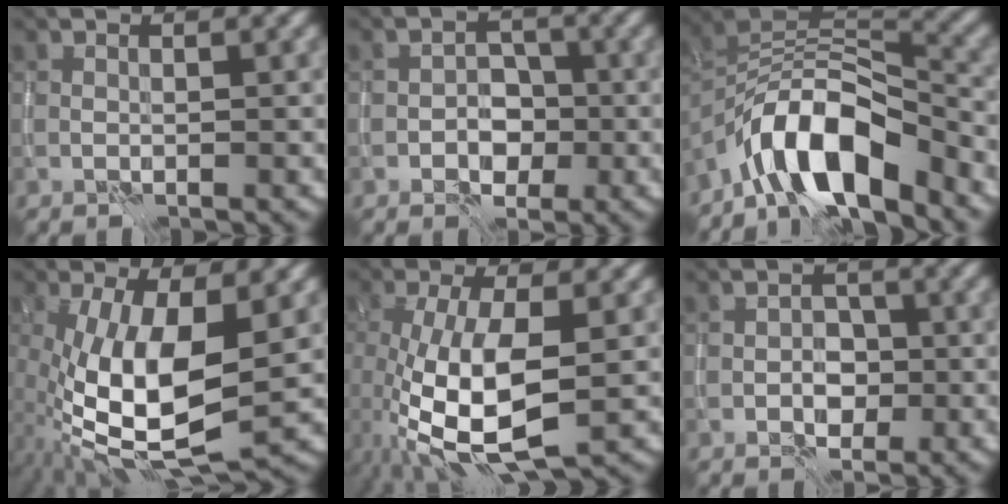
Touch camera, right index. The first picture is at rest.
{"total": 2.7, "force": [-1.0, 2.1, 1.5], "torque": [-0.003, 0.003, -0.022]}
{"total": 8.8, "force": [-5.9, 2.9, 5.8], "torque": [-0.088, 0.011, -0.114]}
{"total": 11.6, "force": [-1.7, 4.6, 10.5], "torque": [-0.210, -0.022, -0.029]}
{"total": 9.3, "force": [-1.8, 3.3, 8.5], "torque": [-0.178, -0.015, -0.032]}
{"total": 2.3, "force": [-0.8, 1.8, 1.2], "torque": [-0.013, 0.002, -0.014]}